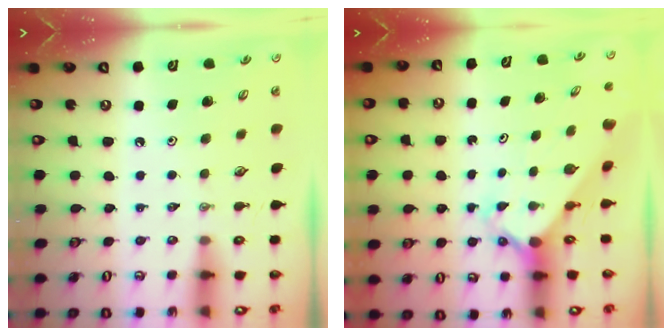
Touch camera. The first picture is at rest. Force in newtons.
{"total": 2.6, "press": 2.6, "slide": 0.2}